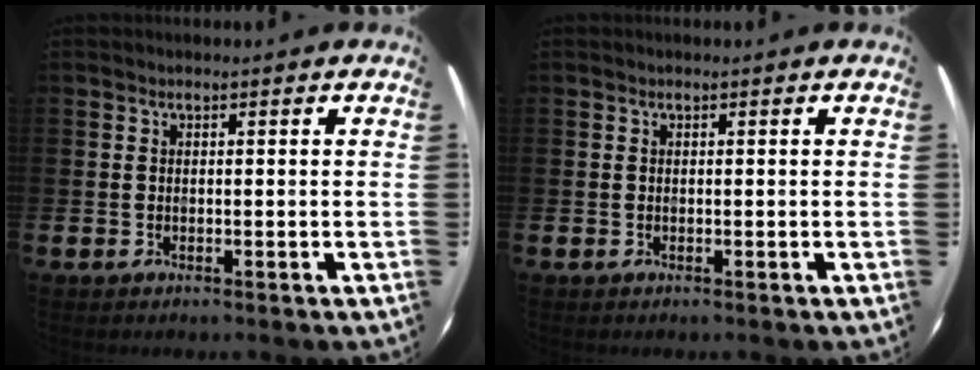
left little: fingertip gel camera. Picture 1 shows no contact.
{"total": 0.0}